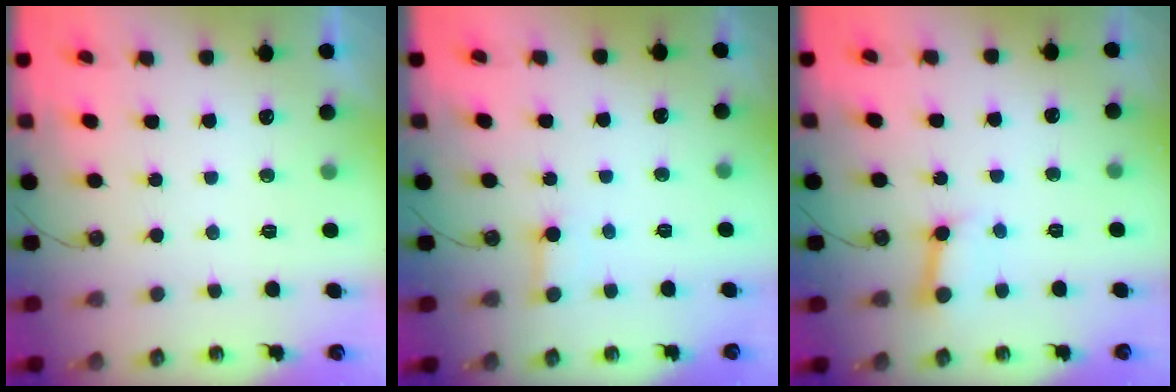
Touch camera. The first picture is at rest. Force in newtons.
{"total": 2.6, "press": 2.6, "slide": 0.1}
{"total": 4.7, "press": 4.6, "slide": 0.7}